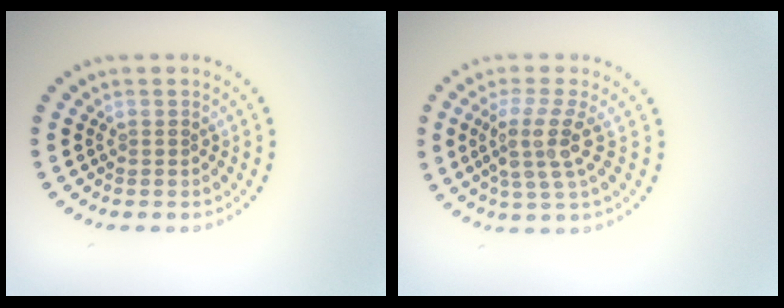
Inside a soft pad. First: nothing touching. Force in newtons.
{"total": 3.9, "press": 2.8, "slide": 2.6}